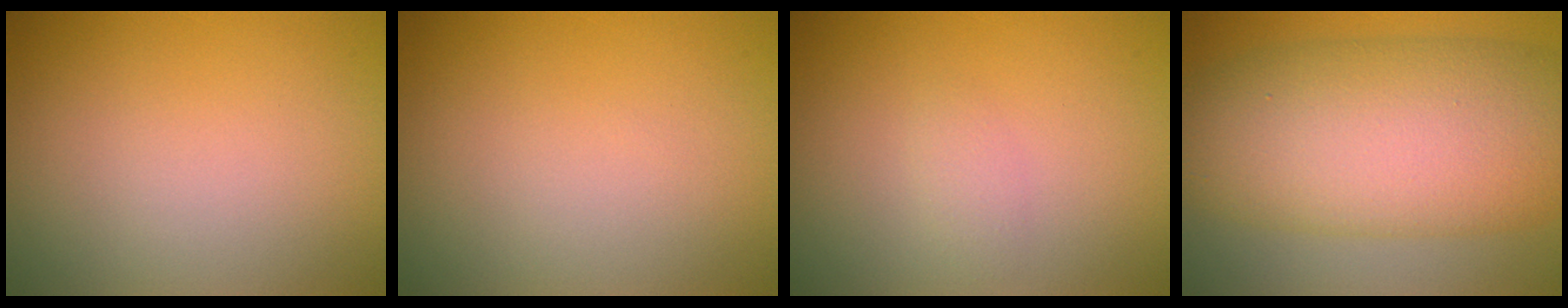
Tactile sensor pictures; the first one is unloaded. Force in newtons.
{"total": 0.0}
{"total": 0.8, "press": 0.8, "slide": 0.0}
{"total": 12.8, "press": 12.8, "slide": 0.2}